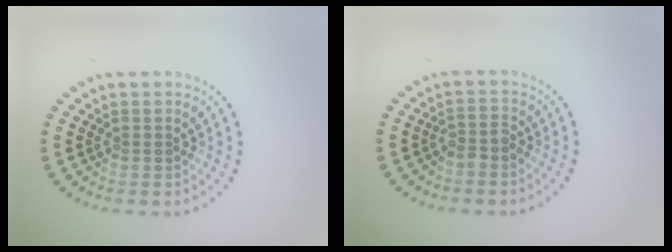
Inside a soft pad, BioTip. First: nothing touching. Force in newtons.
{"total": 1.3, "press": 1.0, "slide": 0.7}